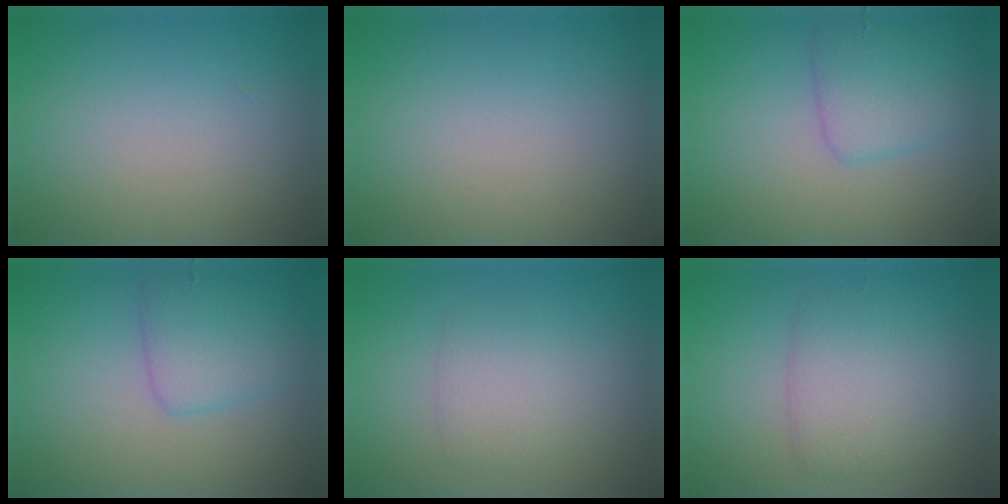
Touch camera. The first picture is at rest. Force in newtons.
{"total": 0.0}
{"total": 2.9, "press": 2.9, "slide": 0.1}
{"total": 2.9, "press": 2.9, "slide": 0.1}
{"total": 2.3, "press": 2.3, "slide": 0.1}
{"total": 3.4, "press": 3.4, "slide": 0.1}